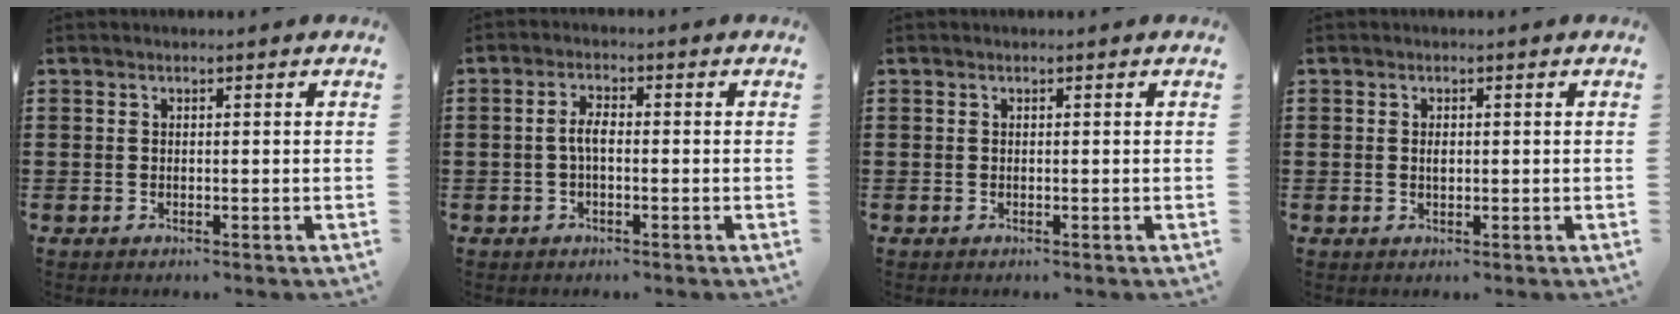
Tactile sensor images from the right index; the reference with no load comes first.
{"total": 2.4, "force": [-0.2, 0.7, 2.3], "torque": [-0.049, 0.000, -0.005]}
{"total": 0.0}
{"total": 1.3, "force": [0.1, 0.7, 1.1], "torque": [-0.023, 0.004, 0.001]}